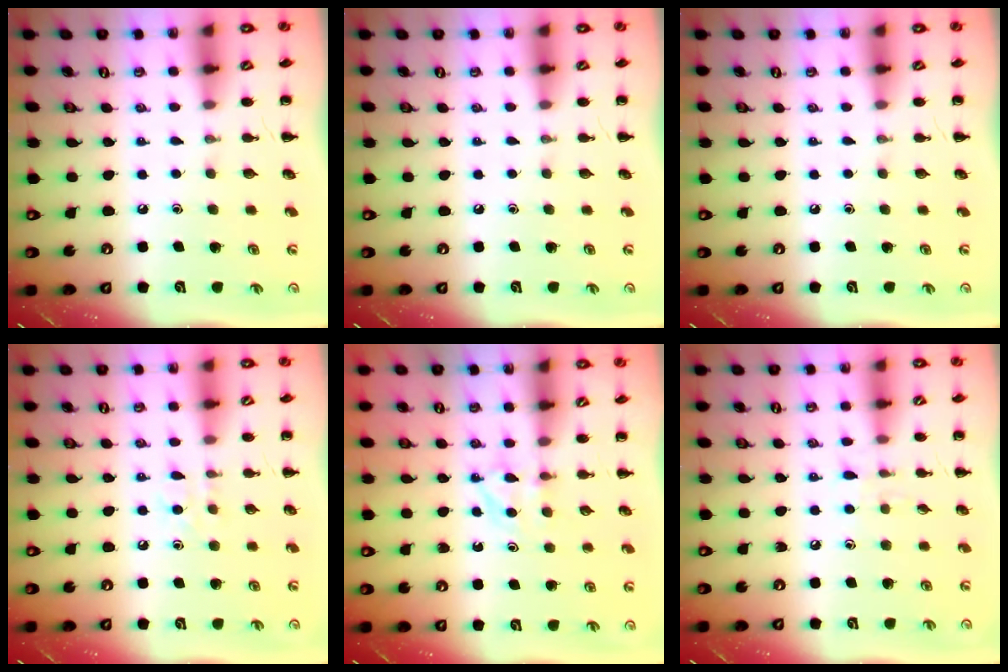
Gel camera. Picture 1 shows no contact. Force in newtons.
{"total": 0.0}
{"total": 0.0}
{"total": 4.6, "press": 4.5, "slide": 1.1}
{"total": 4.9, "press": 4.6, "slide": 1.6}
{"total": 5.5, "press": 5.2, "slide": 1.9}